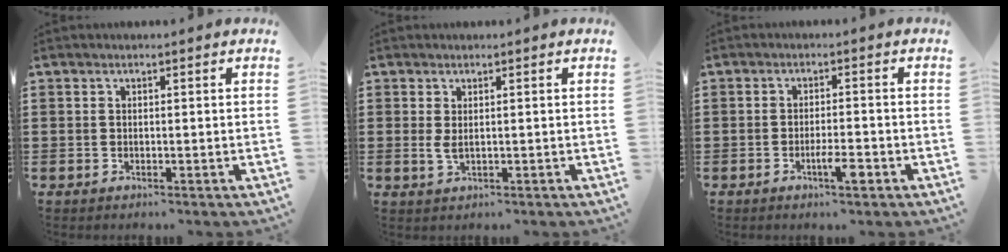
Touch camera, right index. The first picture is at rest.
{"total": 1.7, "force": [0.4, 0.4, 1.6], "torque": [-0.040, -0.005, 0.005]}
{"total": 3.8, "force": [-2.0, 0.7, 3.2], "torque": [-0.058, -0.003, -0.036]}